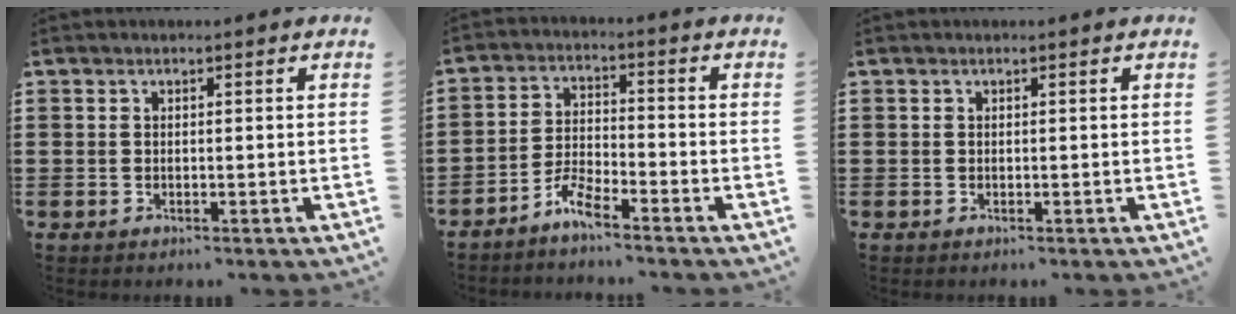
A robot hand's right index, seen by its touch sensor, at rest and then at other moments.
{"total": 4.1, "force": [-3.5, 0.6, 1.9], "torque": [-0.051, 0.003, -0.073]}
{"total": 0.0}